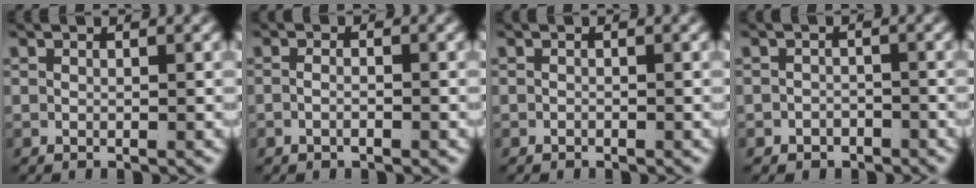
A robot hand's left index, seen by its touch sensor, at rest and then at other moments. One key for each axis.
{"total": 1.3, "fx": -0.9, "fy": 0.4, "fz": 0.8, "tx": -0.020, "ty": -0.006, "tz": -0.016}
{"total": 0.5, "fx": -0.4, "fy": -0.3, "fz": -0.1, "tx": -0.002, "ty": -0.009, "tz": -0.002}
{"total": 2.2, "fx": -1.8, "fy": 1.1, "fz": -0.2, "tx": 0.009, "ty": -0.013, "tz": -0.028}